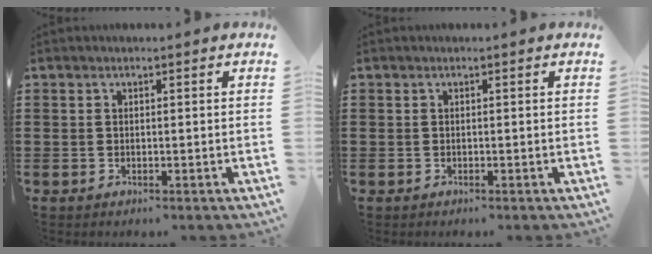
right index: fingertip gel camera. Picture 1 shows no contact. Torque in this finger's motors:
{"motor_torque": [0.22, 0.04, 0.05, 0.01]}